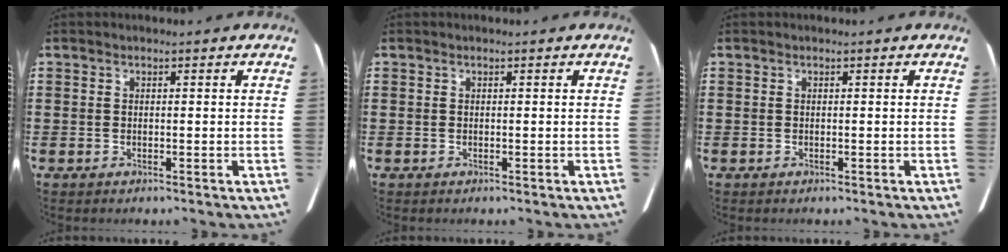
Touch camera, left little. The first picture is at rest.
{"total": 0.0}
{"total": 0.0}